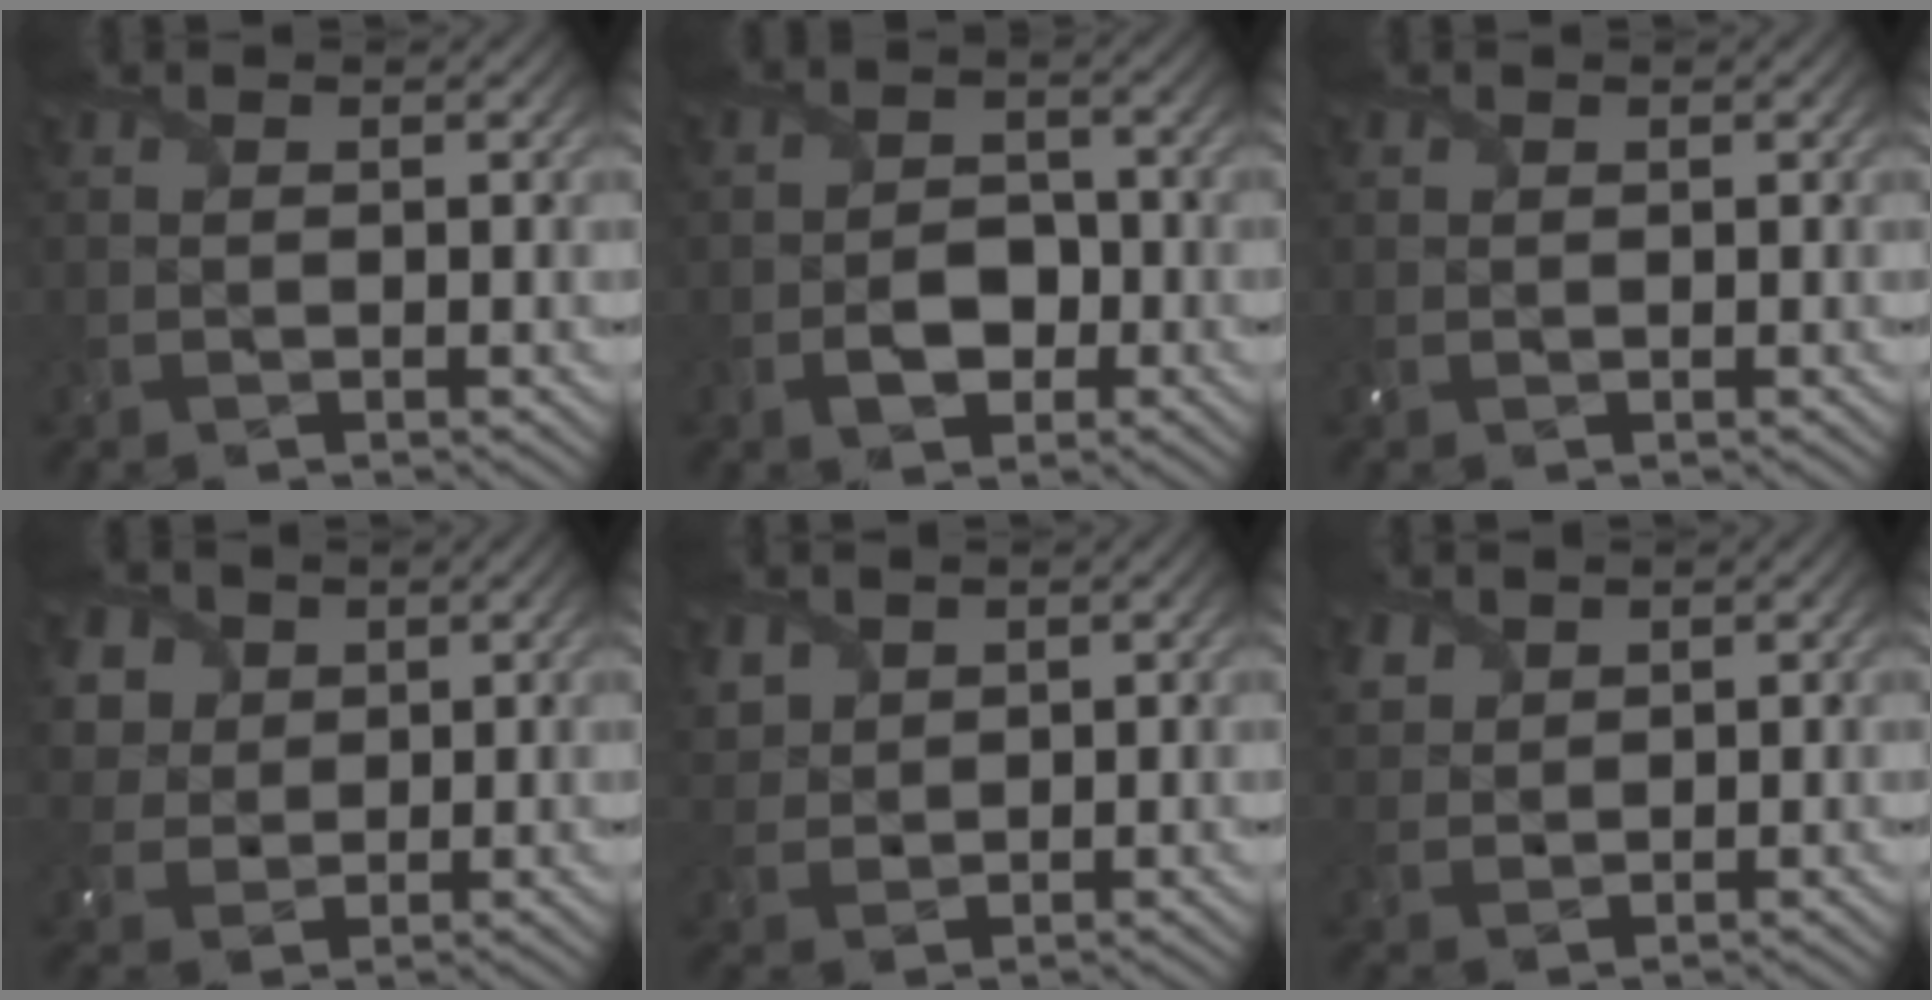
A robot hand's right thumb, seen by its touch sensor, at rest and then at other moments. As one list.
[{"total": 4.1, "force": [-1.7, 2.8, 2.5], "torque": [-0.042, -0.002, -0.035]}, {"total": 0.6, "force": [0.4, 0.5, 0.1], "torque": [-0.005, 0.000, 0.008]}, {"total": 6.4, "force": [3.4, 4.9, 2.2], "torque": [-0.105, -0.005, 0.064]}, {"total": 3.9, "force": [2.6, 2.5, 1.4], "torque": [-0.051, 0.000, 0.058]}, {"total": 2.9, "force": [2.2, 1.7, 0.9], "torque": [-0.030, 0.002, 0.051]}]